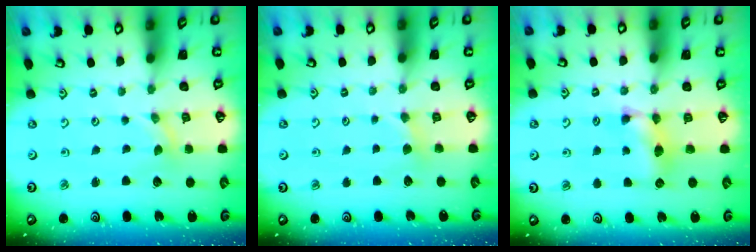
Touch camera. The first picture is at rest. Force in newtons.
{"total": 2.3, "press": 2.3, "slide": 0.4}
{"total": 8.9, "press": 8.9, "slide": 0.2}